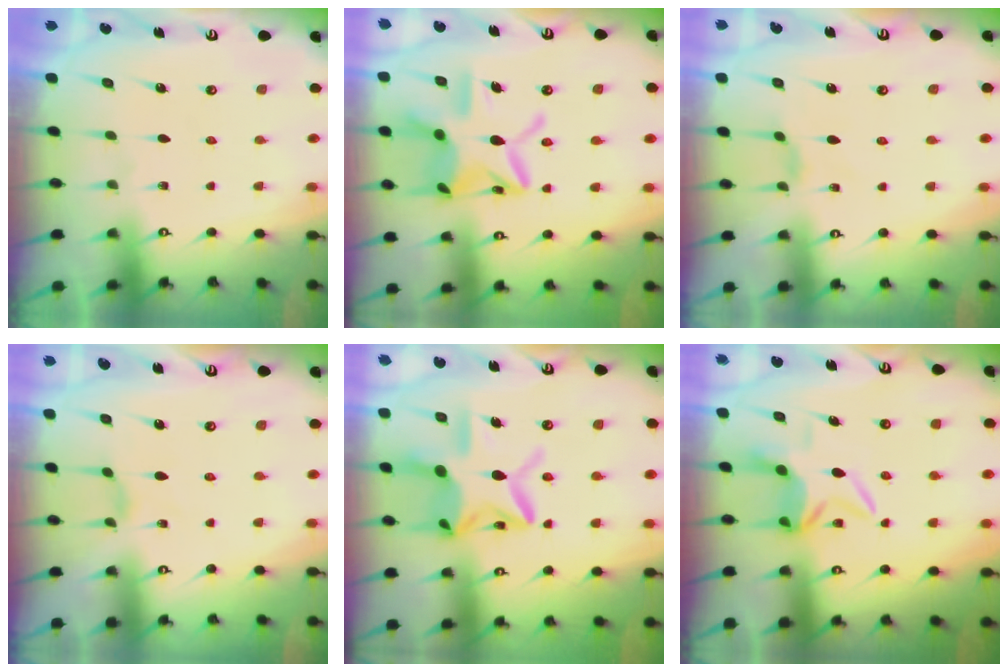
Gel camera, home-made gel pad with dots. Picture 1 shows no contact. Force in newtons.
{"total": 17.0, "press": 17.0, "slide": 1.6}
{"total": 1.6, "press": 1.5, "slide": 0.4}
{"total": 1.4, "press": 1.3, "slide": 0.4}
{"total": 16.6, "press": 16.5, "slide": 1.2}
{"total": 6.3, "press": 6.1, "slide": 1.5}